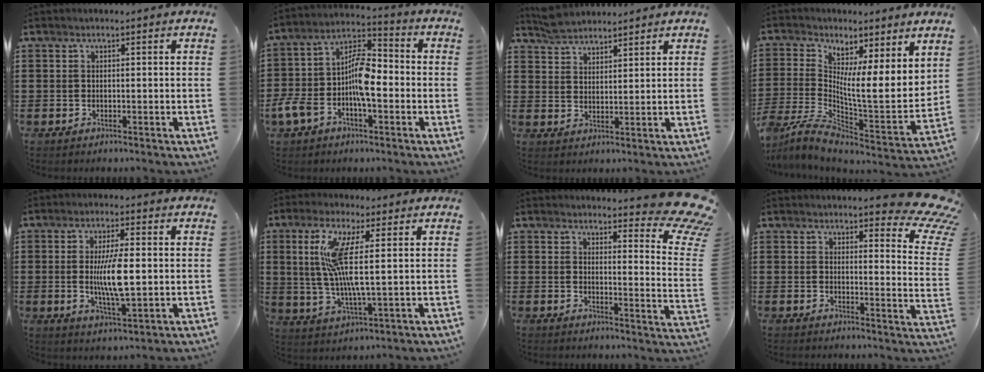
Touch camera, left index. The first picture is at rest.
{"total": 10.6, "force": [-3.0, 4.9, 8.9], "torque": [-0.200, 0.000, -0.061]}
{"total": 3.9, "force": [3.8, 1.1, 0.4], "torque": [-0.020, -0.003, 0.073]}
{"total": 5.4, "force": [2.7, 1.7, 4.4], "torque": [-0.107, -0.045, 0.042]}
{"total": 8.1, "force": [0.1, 2.4, 7.7], "torque": [-0.145, -0.001, -0.005]}
{"total": 10.1, "force": [2.4, 1.8, 9.6], "torque": [-0.216, -0.011, 0.033]}
{"total": 8.0, "force": [6.6, 1.3, 4.4], "torque": [-0.062, -0.045, 0.112]}
{"total": 7.6, "force": [6.3, 1.1, 4.1], "torque": [-0.062, -0.037, 0.107]}